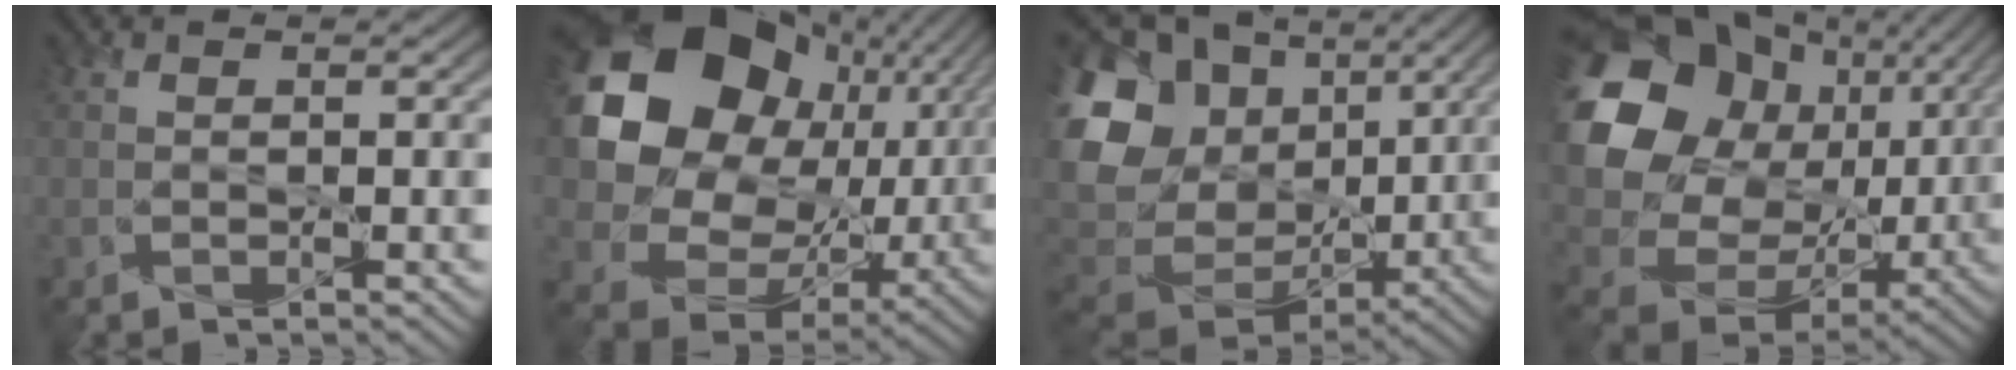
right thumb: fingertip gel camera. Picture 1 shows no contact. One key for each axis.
{"total": 20.0, "fx": 5.7, "fy": 16.4, "fz": 9.8, "tx": -0.245, "ty": -0.005, "tz": 0.133}
{"total": 18.8, "fx": 3.6, "fy": 15.6, "fz": 9.8, "tx": -0.268, "ty": -0.004, "tz": 0.096}
{"total": 18.8, "fx": 5.1, "fy": 15.8, "fz": 8.8, "tx": -0.236, "ty": 0.003, "tz": 0.113}